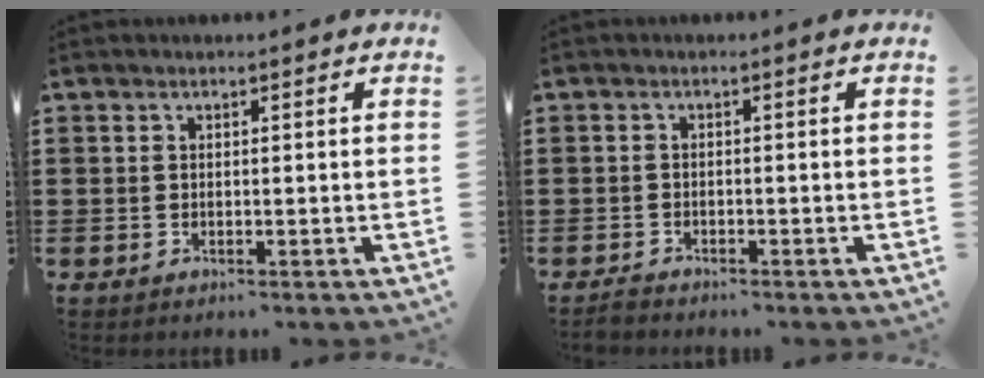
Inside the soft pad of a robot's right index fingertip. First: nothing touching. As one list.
[{"total": 1.2, "force": [-1.2, 0.3, 0.1], "torque": [-0.007, 0.002, -0.025]}]